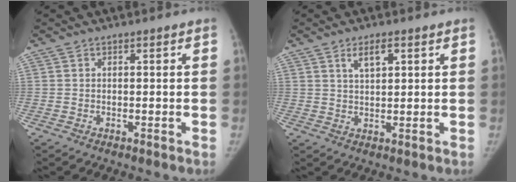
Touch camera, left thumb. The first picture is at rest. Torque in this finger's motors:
{"motor_torque": [0.24, 0.15, 0.64, -0.40, 0.14]}